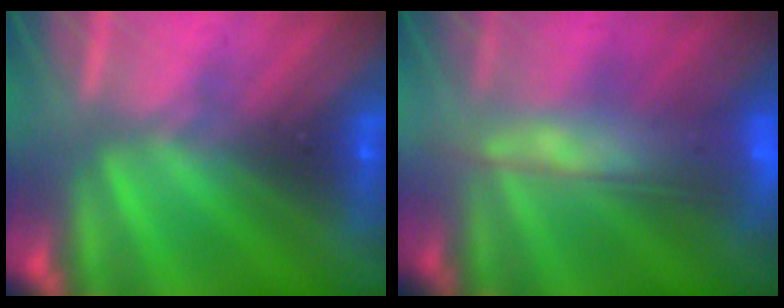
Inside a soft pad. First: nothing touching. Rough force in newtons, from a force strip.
{"total": 8.4}